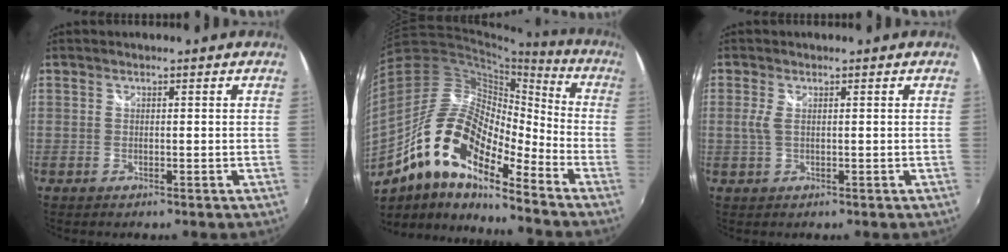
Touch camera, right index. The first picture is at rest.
{"total": 19.1, "force": [-11.0, 6.7, 14.1], "torque": [-0.246, -0.010, -0.224]}
{"total": 2.0, "force": [0.1, 0.5, 1.9], "torque": [-0.041, 0.000, 0.002]}